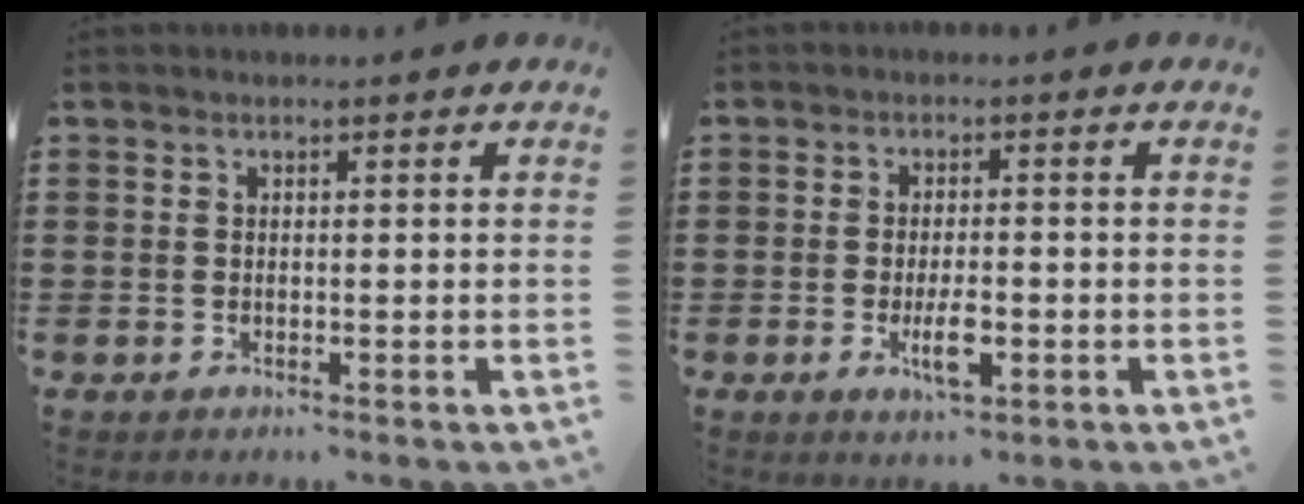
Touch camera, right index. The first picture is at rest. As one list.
[{"total": 4.7, "force": [-1.5, 1.6, 4.1], "torque": [-0.090, -0.003, -0.032]}]